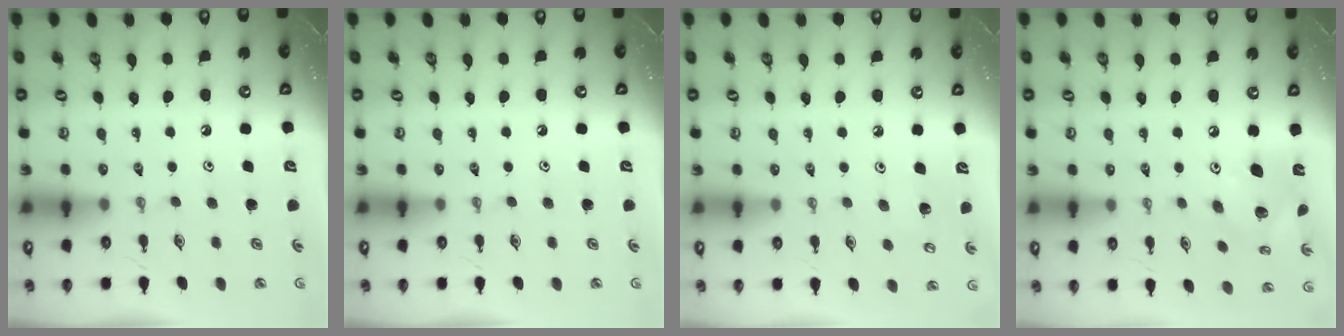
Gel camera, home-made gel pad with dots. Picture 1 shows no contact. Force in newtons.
{"total": 0.0}
{"total": 5.3, "press": 5.3, "slide": 0.3}
{"total": 11.5, "press": 11.5, "slide": 1.1}